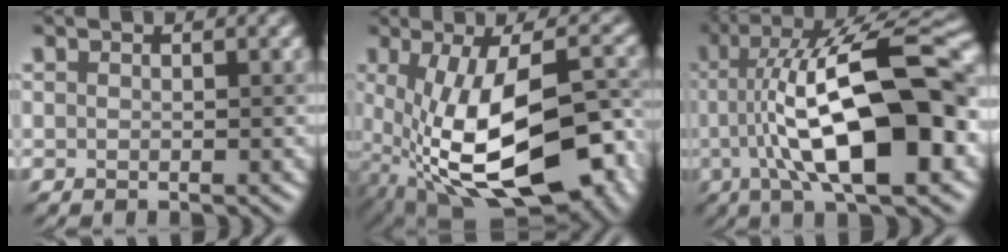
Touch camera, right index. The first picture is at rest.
{"total": 15.7, "force": [-4.1, 7.2, 13.4], "torque": [-0.213, -0.035, -0.048]}
{"total": 15.4, "force": [-0.7, 4.7, 14.6], "torque": [-0.212, 0.032, -0.016]}